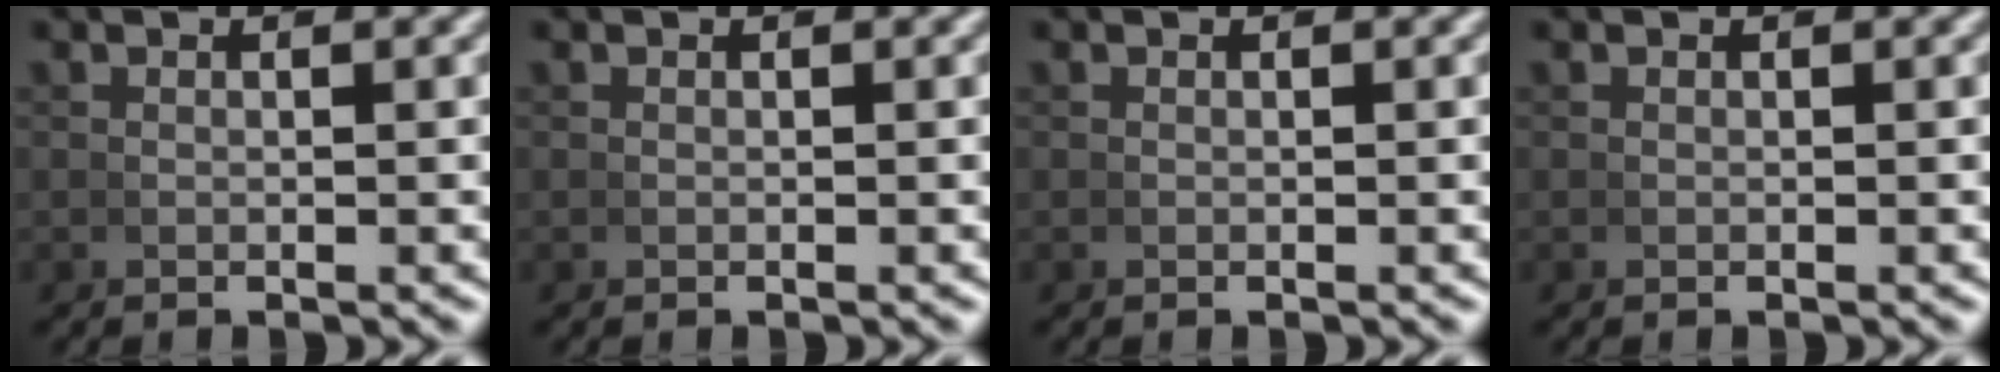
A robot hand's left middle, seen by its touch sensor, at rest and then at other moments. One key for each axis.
{"total": 0.0}
{"total": 0.0}
{"total": 0.0}